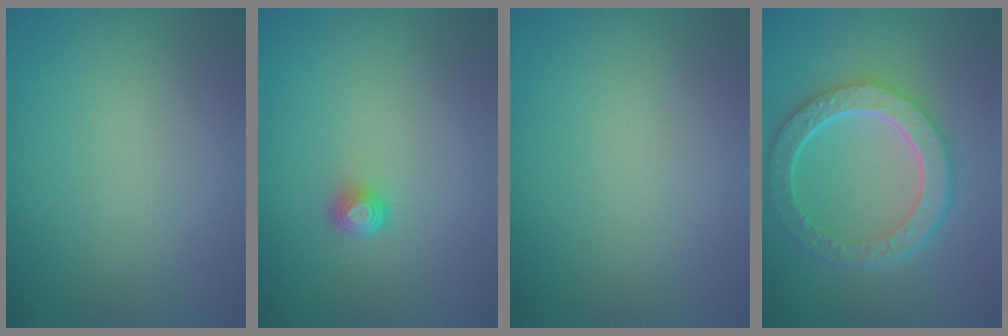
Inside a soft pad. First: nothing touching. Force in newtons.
{"total": 1.5, "press": 1.1, "slide": 1.0}
{"total": 0.0}
{"total": 6.4, "press": 4.9, "slide": 4.1}